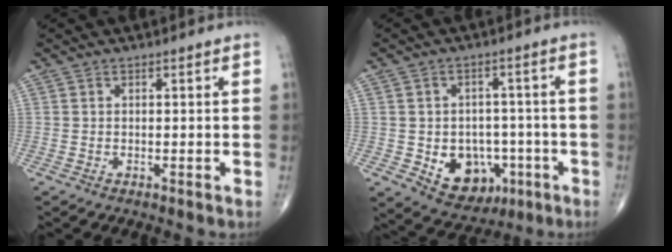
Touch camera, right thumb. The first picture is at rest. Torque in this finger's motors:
{"motor_torque": [-0.02, 0.18, 0.35, 0.22, 0.03]}